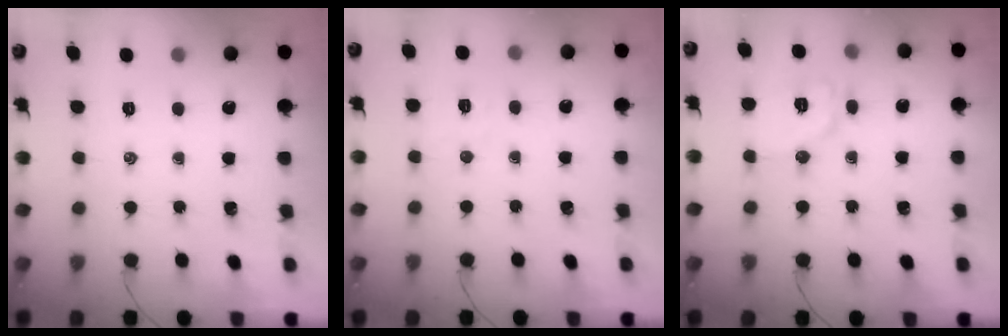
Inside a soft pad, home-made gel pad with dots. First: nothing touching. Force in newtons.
{"total": 4.5, "press": 4.4, "slide": 1.1}
{"total": 8.9, "press": 8.9, "slide": 0.1}